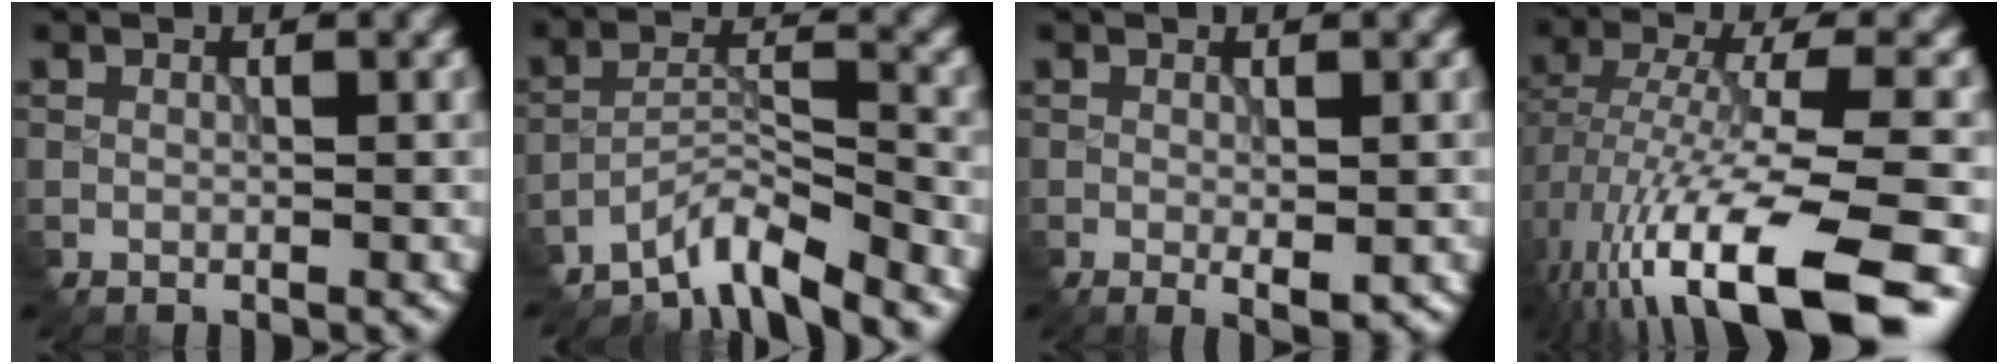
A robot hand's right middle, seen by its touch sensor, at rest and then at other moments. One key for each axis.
{"total": 5.0, "fx": -4.6, "fy": 0.4, "fz": 1.7, "tx": -0.032, "ty": 0.008, "tz": -0.092}
{"total": 1.5, "fx": -0.4, "fy": 0.2, "fz": 1.4, "tx": -0.024, "ty": -0.003, "tz": 0.000}
{"total": 13.4, "fx": -6.9, "fy": 4.2, "fz": 10.7, "tx": -0.213, "ty": -0.004, "tz": -0.105}